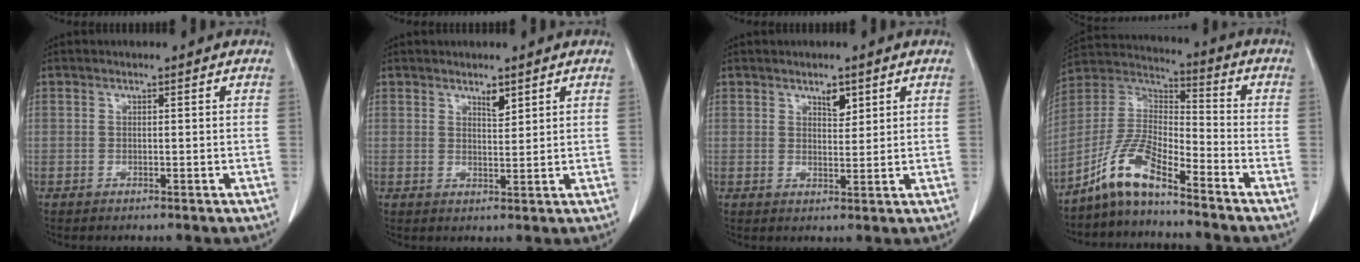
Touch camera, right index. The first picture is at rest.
{"total": 2.0, "force": [1.5, 0.6, 1.2], "torque": [-0.022, -0.005, 0.028]}
{"total": 2.5, "force": [1.6, 1.1, 1.5], "torque": [-0.023, -0.005, 0.028]}
{"total": 9.4, "force": [-7.3, 2.0, 5.6], "torque": [-0.132, 0.020, -0.143]}